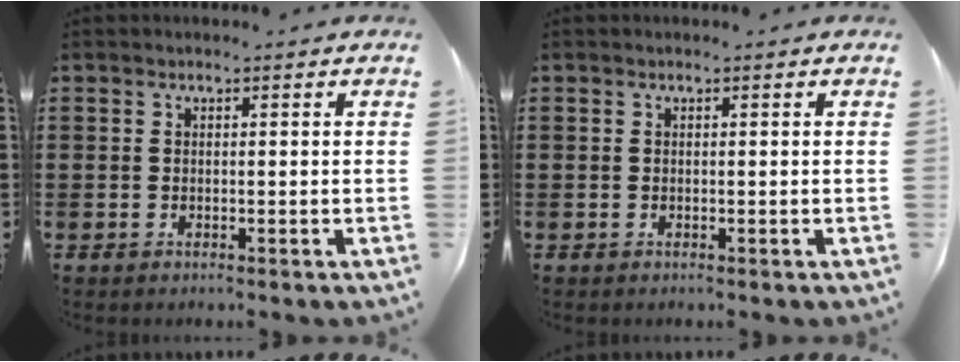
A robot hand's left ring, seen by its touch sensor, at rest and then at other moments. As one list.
[{"total": 0.0}]